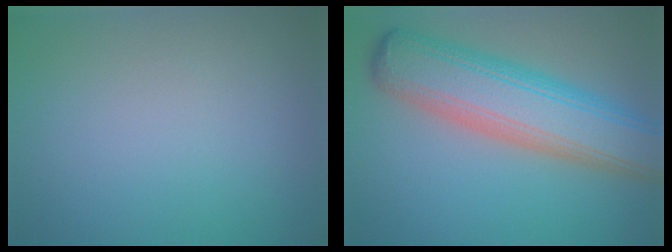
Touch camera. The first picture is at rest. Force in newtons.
{"total": 9.3, "press": 9.3, "slide": 0.3}